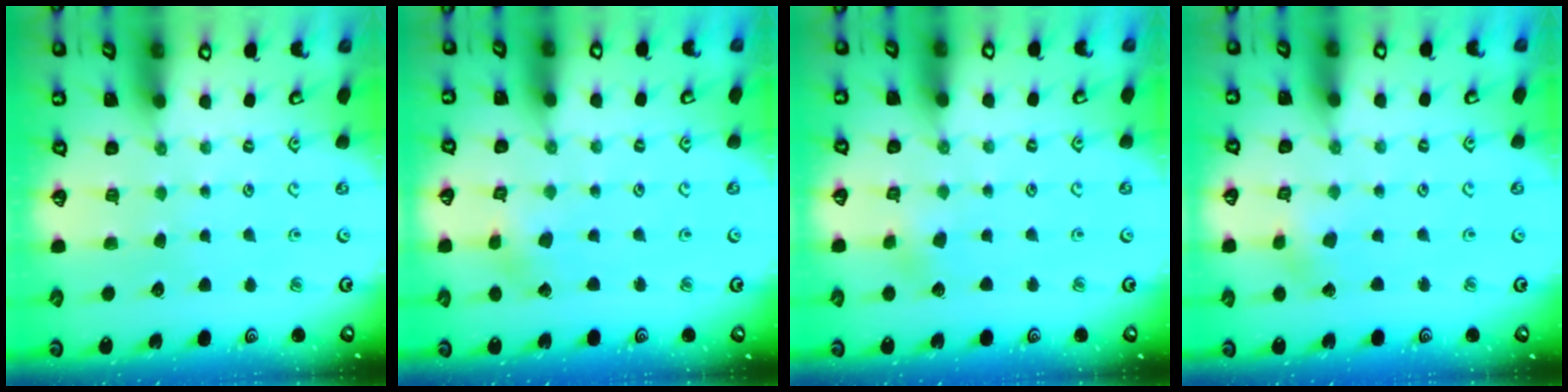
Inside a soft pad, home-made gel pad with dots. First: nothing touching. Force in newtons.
{"total": 2.5, "press": 2.5, "slide": 0.3}
{"total": 2.5, "press": 2.5, "slide": 0.4}
{"total": 2.1, "press": 2.1, "slide": 0.2}